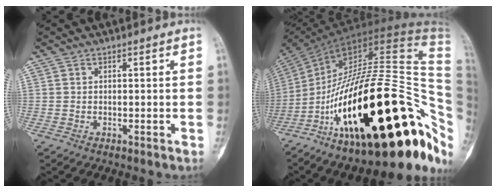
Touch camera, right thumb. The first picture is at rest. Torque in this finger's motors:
{"motor_torque": [1.88, 1.05, 2.77, 0.00, 1.07]}